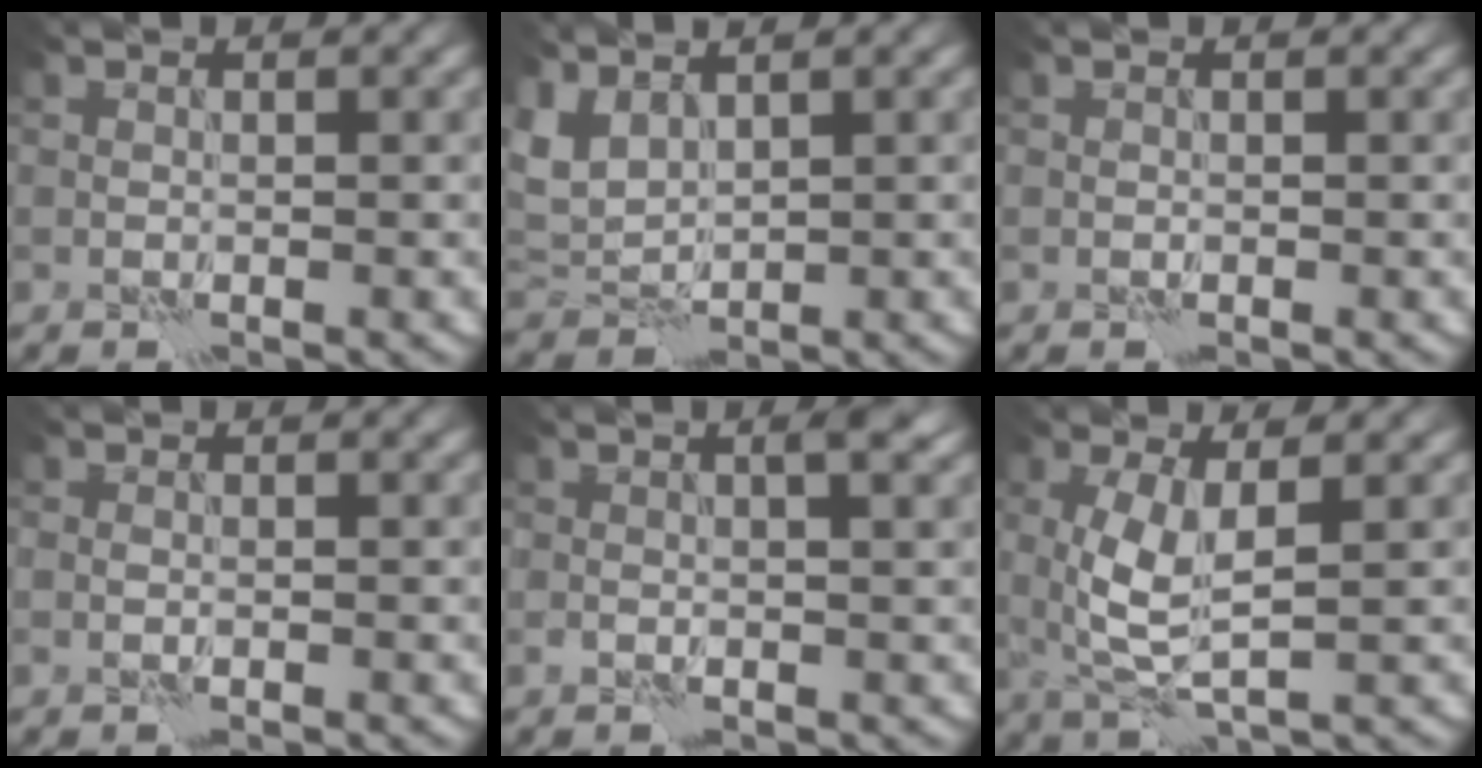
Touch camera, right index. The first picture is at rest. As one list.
[{"total": 3.2, "force": [2.4, 1.5, 1.5], "torque": [-0.043, 0.003, 0.051]}, {"total": 0.0}, {"total": 0.0}, {"total": 2.1, "force": [0.4, 0.5, 2.1], "torque": [-0.030, 0.003, 0.003]}, {"total": 4.4, "force": [0.6, 1.4, 4.1], "torque": [-0.089, -0.003, 0.014]}]